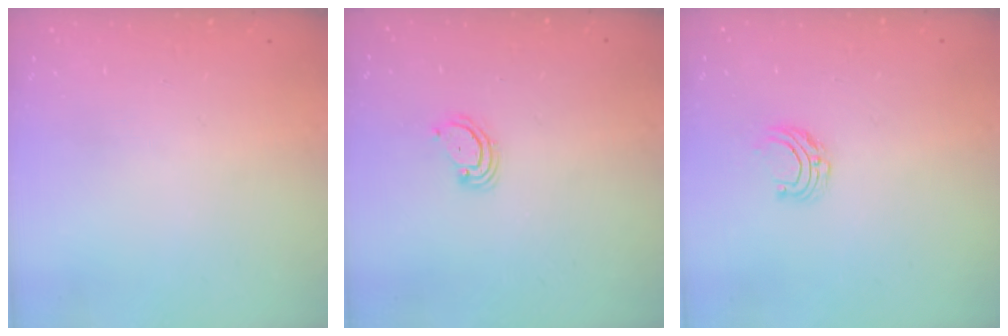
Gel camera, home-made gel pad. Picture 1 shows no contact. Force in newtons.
{"total": 2.9, "press": 2.9, "slide": 0.3}
{"total": 5.0, "press": 5.0, "slide": 0.4}